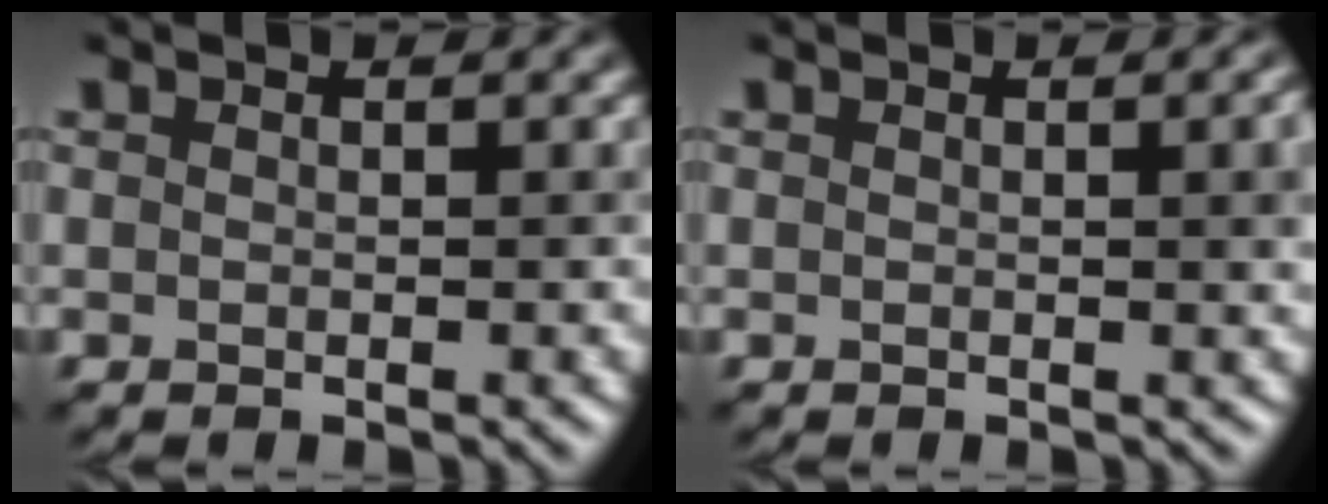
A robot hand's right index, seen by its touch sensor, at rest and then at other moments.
{"total": 2.5, "force": [0.3, 0.8, 2.3], "torque": [-0.014, 0.013, 0.000]}